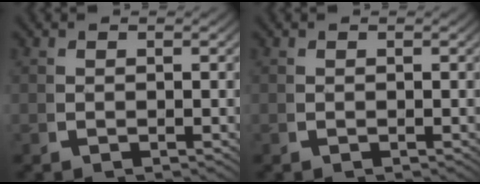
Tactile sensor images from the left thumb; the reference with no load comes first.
{"total": 0.0}